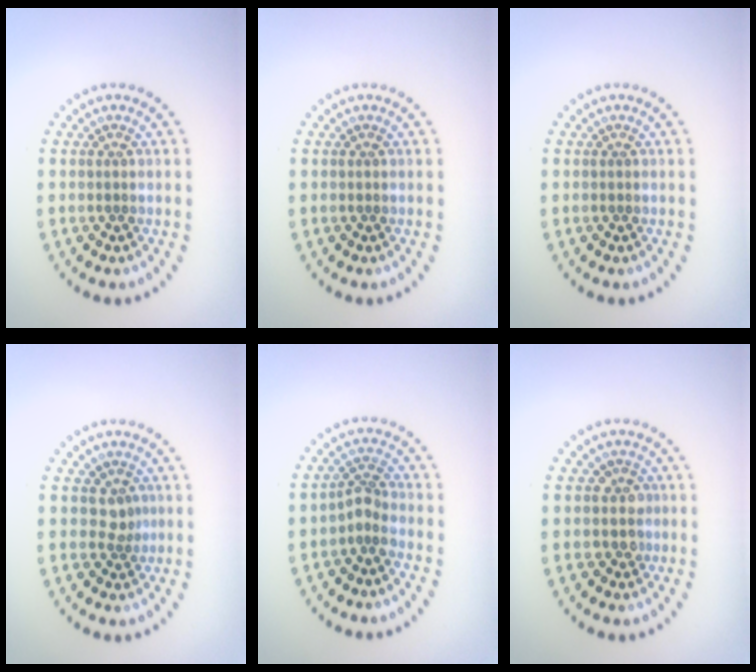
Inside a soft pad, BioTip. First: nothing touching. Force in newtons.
{"total": 0.0}
{"total": 0.0}
{"total": 1.6, "press": 1.1, "slide": 1.1}
{"total": 1.9, "press": 1.4, "slide": 1.2}
{"total": 1.7, "press": 1.4, "slide": 0.9}